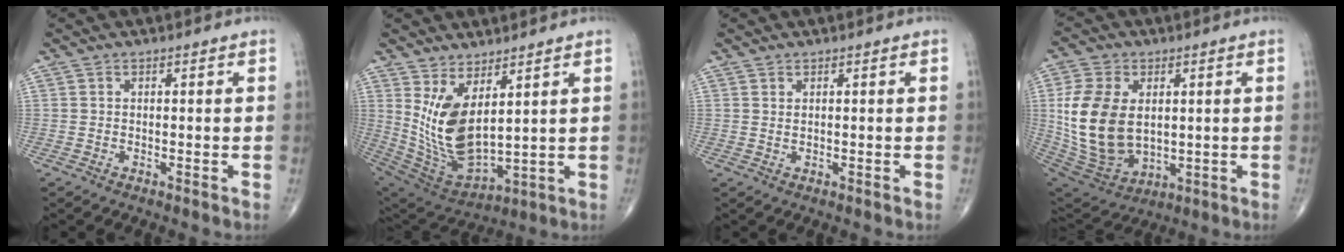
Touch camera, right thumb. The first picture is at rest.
{"total": 13.9, "force": [4.4, 6.2, 11.6], "torque": [-0.215, -0.039, 0.111]}
{"total": 0.6, "force": [0.4, 0.2, 0.4], "torque": [-0.004, -0.001, 0.008]}
{"total": 17.5, "force": [1.7, 11.4, 13.2], "torque": [-0.254, -0.015, 0.049]}